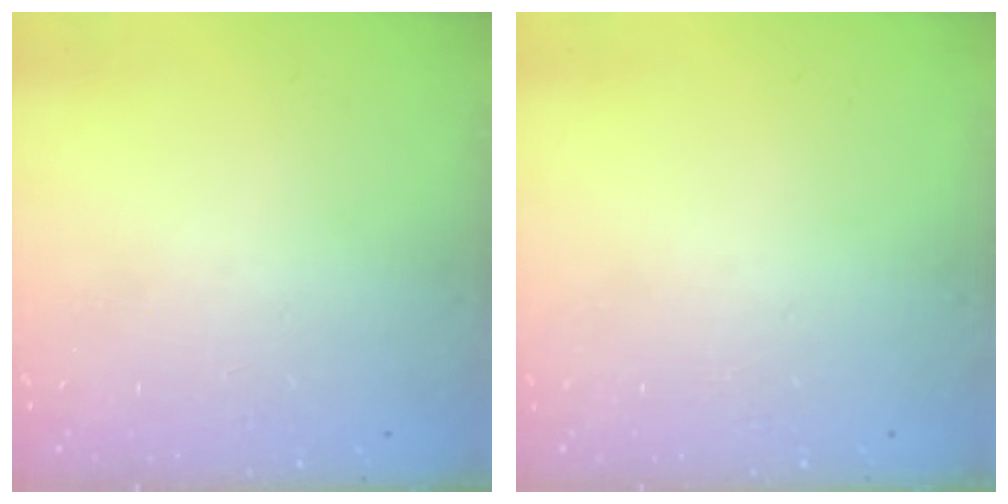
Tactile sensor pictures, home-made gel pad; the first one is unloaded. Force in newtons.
{"total": 0.0}